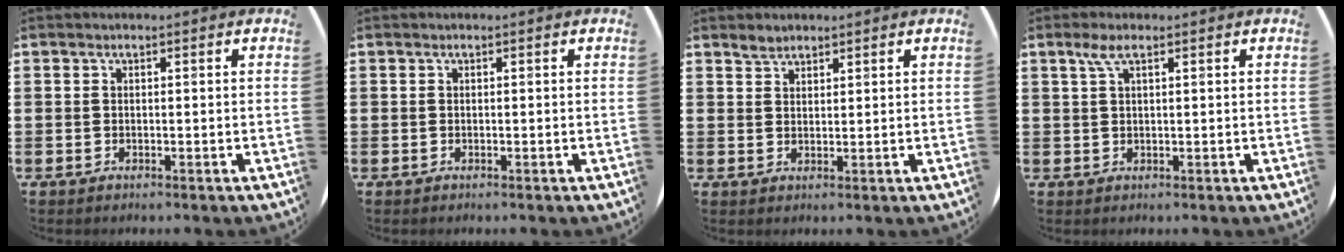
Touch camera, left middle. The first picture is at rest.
{"total": 0.0}
{"total": 1.9, "force": [1.8, 0.7, 0.1], "torque": [-0.003, 0.003, 0.035]}
{"total": 2.4, "force": [1.3, 0.5, 1.9], "torque": [-0.041, 0.006, 0.021]}